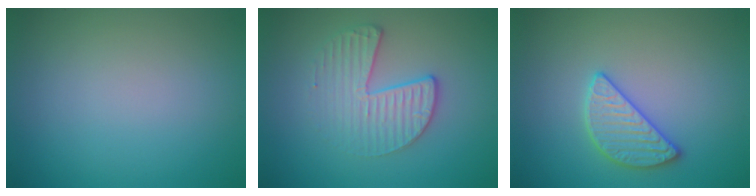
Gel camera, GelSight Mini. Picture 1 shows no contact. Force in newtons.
{"total": 3.3, "press": 2.9, "slide": 1.6}
{"total": 2.8, "press": 2.8, "slide": 0.1}